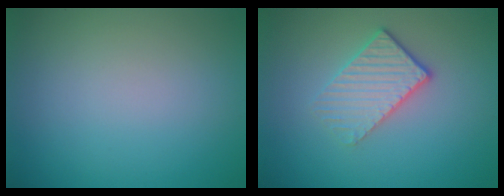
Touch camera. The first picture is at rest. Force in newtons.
{"total": 3.2, "press": 2.8, "slide": 1.5}